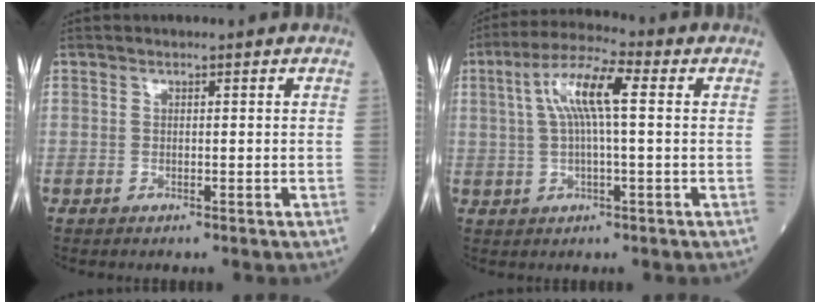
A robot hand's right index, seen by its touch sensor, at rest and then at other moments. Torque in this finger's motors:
{"motor_torque": [1.47, 0.47, 0.81, 0.21]}